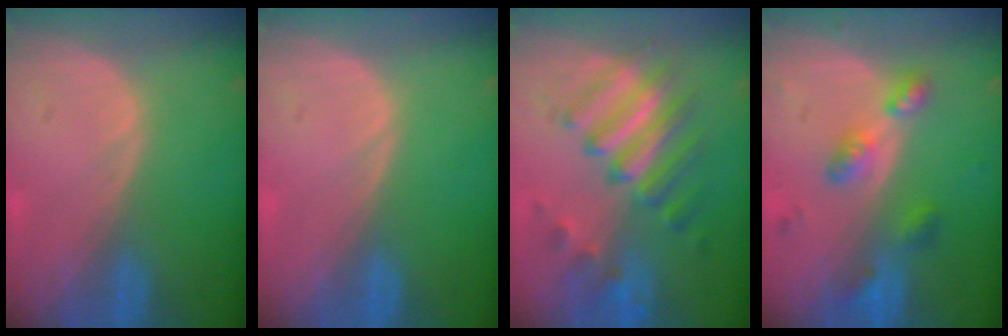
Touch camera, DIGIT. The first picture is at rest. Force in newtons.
{"total": 0.0}
{"total": 8.7, "press": 8.3, "slide": 2.4}
{"total": 5.2, "press": 5.1, "slide": 0.7}